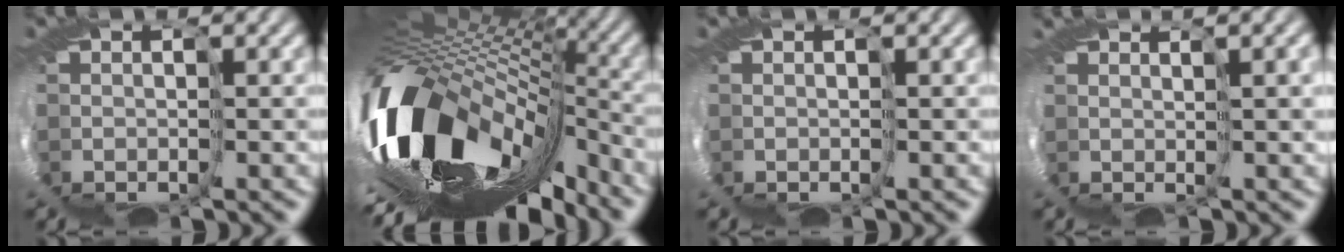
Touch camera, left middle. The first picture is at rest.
{"total": 9.1, "force": [-2.8, 2.8, 8.2], "torque": [-0.159, -0.012, -0.043]}
{"total": 0.0}
{"total": 2.6, "force": [2.0, -1.7, 0.3], "torque": [-0.001, 0.001, 0.041]}